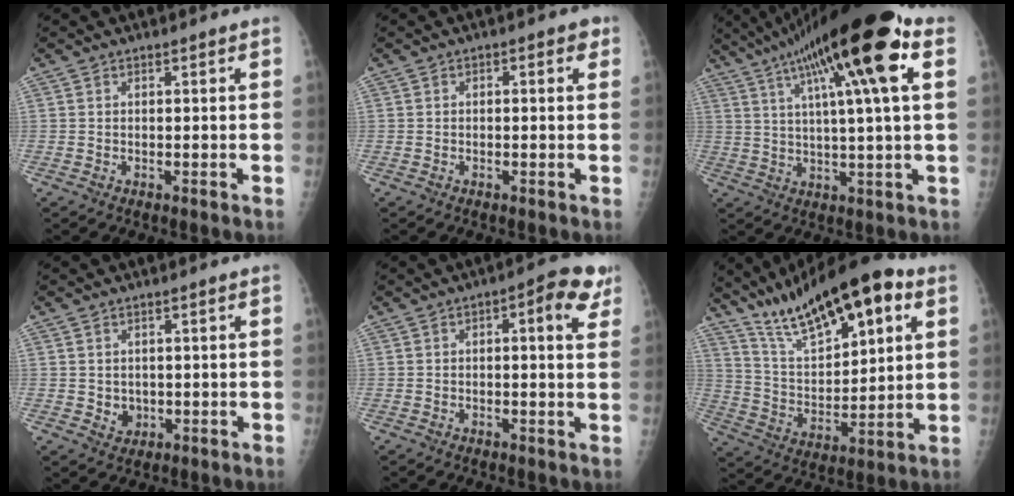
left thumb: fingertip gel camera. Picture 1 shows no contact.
{"total": 2.3, "force": [0.7, 1.1, 1.9], "torque": [-0.013, 0.003, 0.001]}
{"total": 21.9, "force": [9.4, 3.6, 19.5], "torque": [-0.329, 0.016, 0.146]}
{"total": 2.4, "force": [0.1, 2.1, 1.1], "torque": [-0.009, -0.002, 0.010]}
{"total": 7.4, "force": [2.7, 2.6, 6.4], "torque": [-0.065, 0.009, 0.025]}
{"total": 21.9, "force": [12.4, 7.8, 16.2], "torque": [-0.235, -0.030, 0.220]}